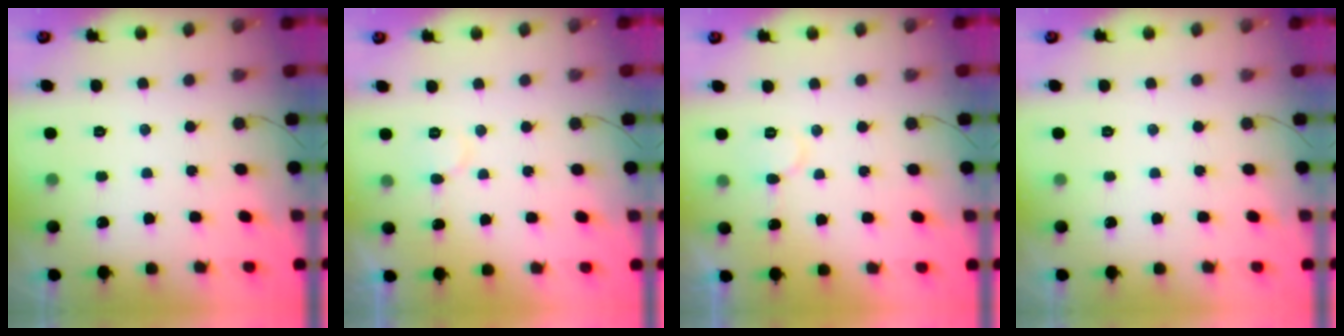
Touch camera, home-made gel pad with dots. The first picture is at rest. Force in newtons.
{"total": 5.7, "press": 5.7, "slide": 0.5}
{"total": 7.3, "press": 7.2, "slide": 0.4}
{"total": 0.0}